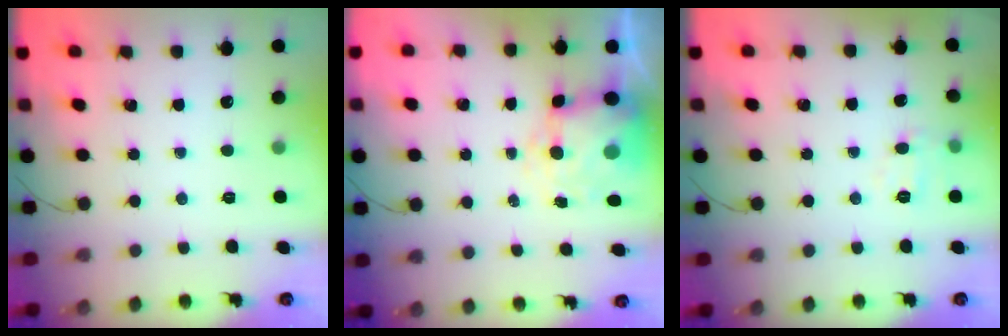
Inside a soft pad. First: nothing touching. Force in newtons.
{"total": 8.4, "press": 8.2, "slide": 1.5}
{"total": 6.5, "press": 6.3, "slide": 1.2}